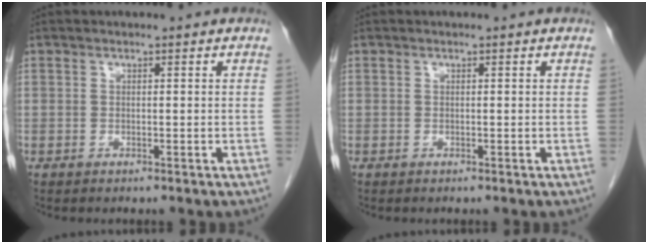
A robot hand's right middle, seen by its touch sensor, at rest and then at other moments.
{"total": 0.0}